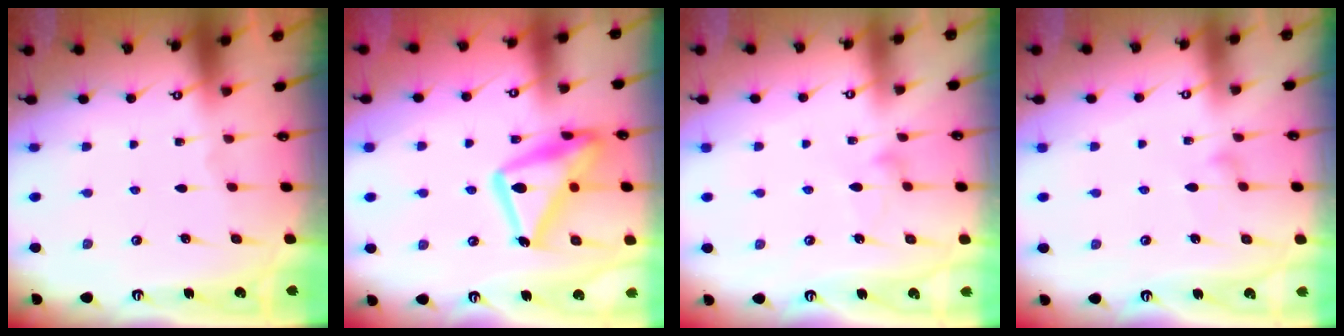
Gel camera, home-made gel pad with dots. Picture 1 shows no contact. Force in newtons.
{"total": 20.7, "press": 20.7, "slide": 1.4}
{"total": 8.7, "press": 8.6, "slide": 0.5}
{"total": 7.0, "press": 7.0, "slide": 0.4}